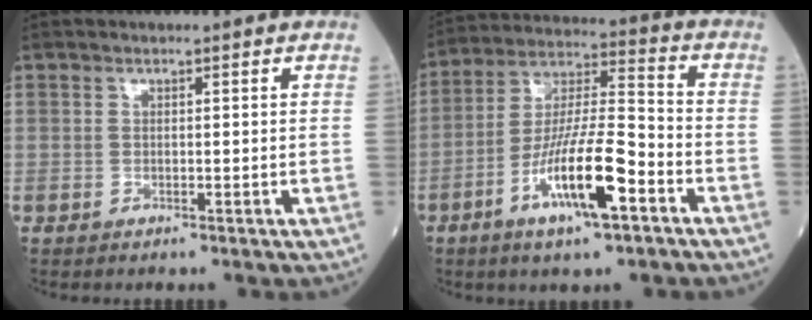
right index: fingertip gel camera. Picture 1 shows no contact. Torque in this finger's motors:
{"motor_torque": [1.62, -0.51, 1.03, 0.21]}